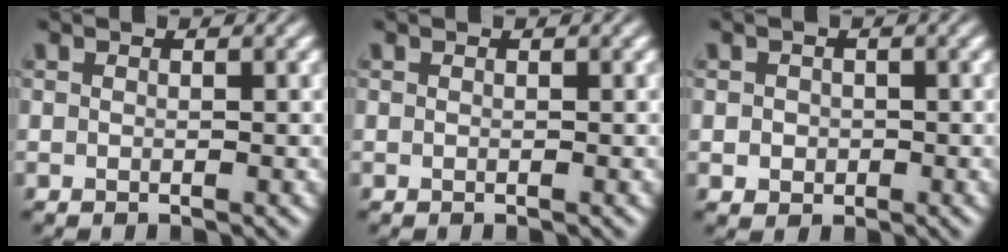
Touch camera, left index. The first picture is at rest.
{"total": 0.0}
{"total": 1.3, "force": [-0.4, 1.1, 0.3], "torque": [-0.002, -0.009, -0.007]}